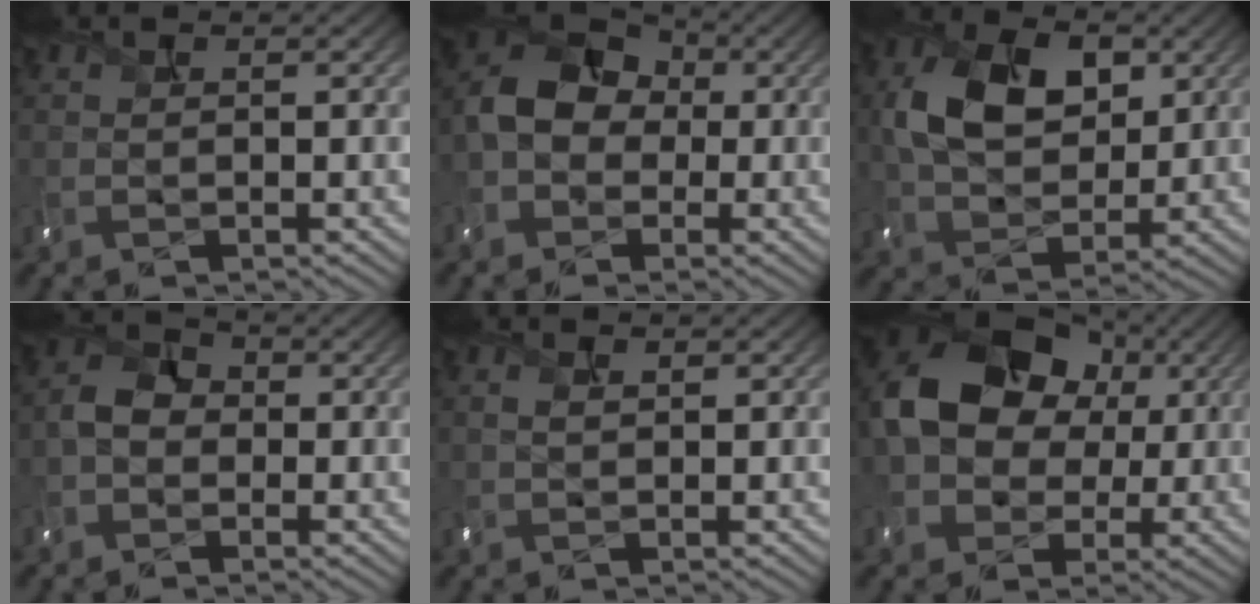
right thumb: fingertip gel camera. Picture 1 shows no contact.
{"total": 7.5, "force": [-1.1, 6.3, 4.0], "torque": [-0.084, 0.005, -0.034]}
{"total": 9.8, "force": [2.6, 6.7, 6.7], "torque": [-0.143, 0.006, 0.048]}
{"total": 3.2, "force": [-1.1, 2.7, 1.3], "torque": [-0.031, 0.004, -0.028]}
{"total": 1.0, "force": [0.5, 0.6, 0.6], "torque": [-0.018, 0.002, 0.012]}
{"total": 14.0, "force": [1.7, 11.1, 8.5], "torque": [-0.160, 0.000, 0.025]}